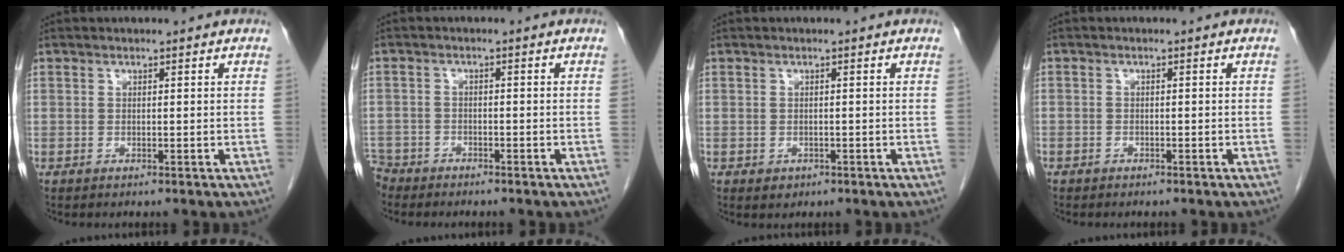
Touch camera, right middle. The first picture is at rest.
{"total": 4.8, "force": [-4.3, 2.1, 0.2], "torque": [-0.006, -0.004, -0.081]}
{"total": 1.2, "force": [-0.5, 1.0, 0.4], "torque": [-0.008, 0.002, 0.000]}
{"total": 1.2, "force": [-0.9, 0.7, 0.2], "torque": [-0.011, 0.002, -0.015]}